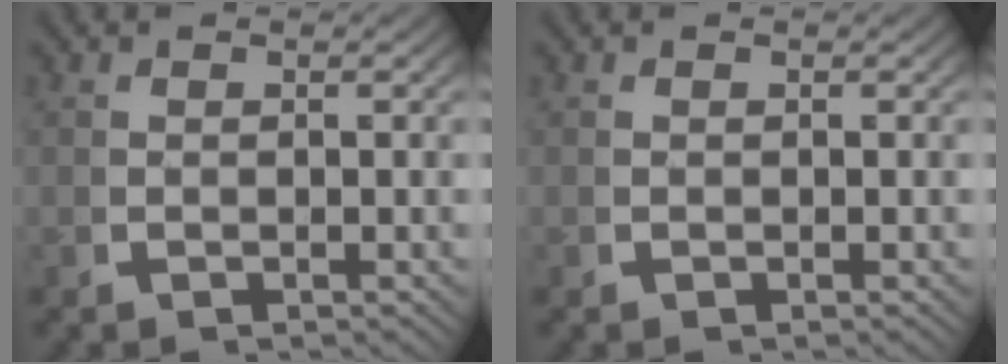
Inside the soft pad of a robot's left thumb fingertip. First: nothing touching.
{"total": 0.0}